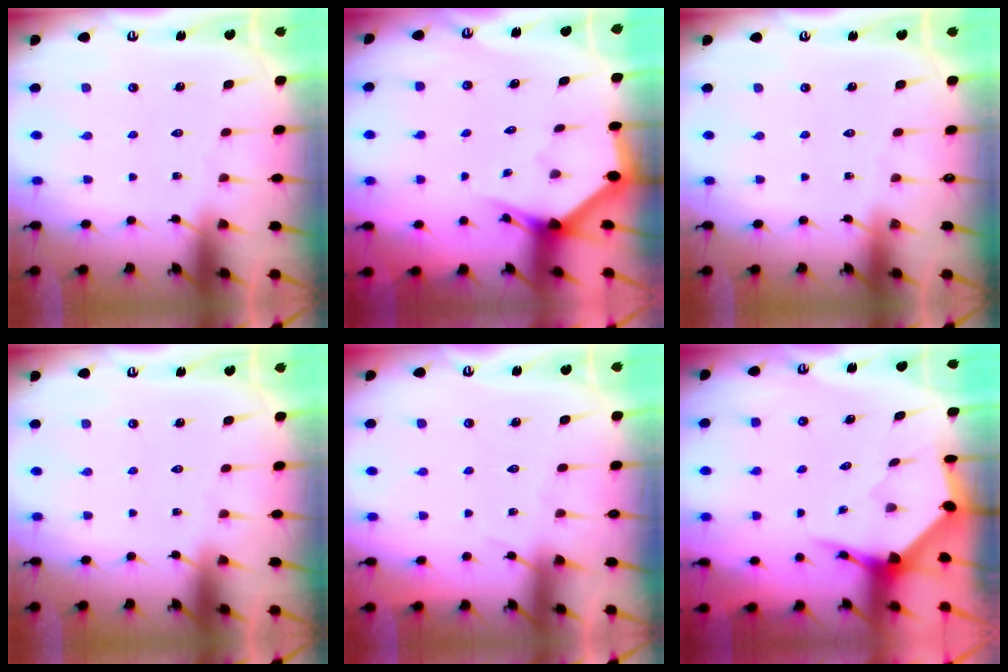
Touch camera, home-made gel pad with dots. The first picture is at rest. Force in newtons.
{"total": 3.1, "press": 3.1, "slide": 0.1}
{"total": 0.0}
{"total": 0.0}
{"total": 5.0, "press": 4.9, "slide": 0.7}
{"total": 3.9, "press": 3.9, "slide": 0.5}